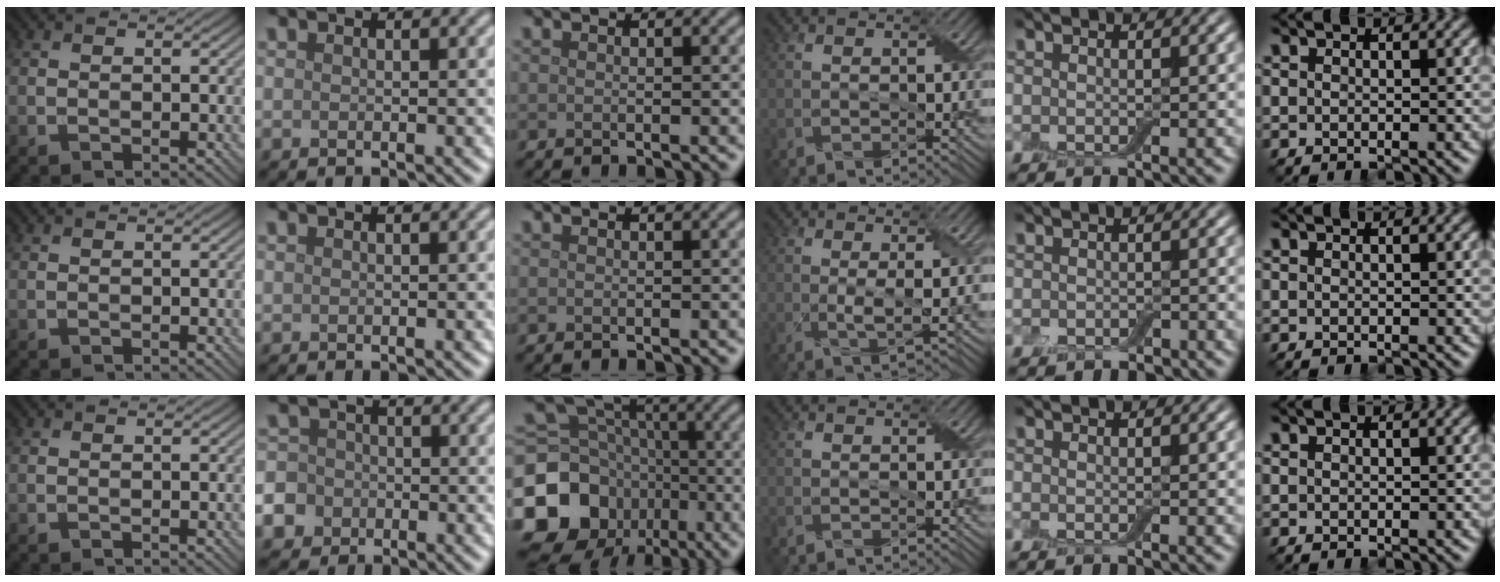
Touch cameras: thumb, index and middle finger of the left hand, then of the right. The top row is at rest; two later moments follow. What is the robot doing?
{"motion": "fold", "object": "aluminum foil"}